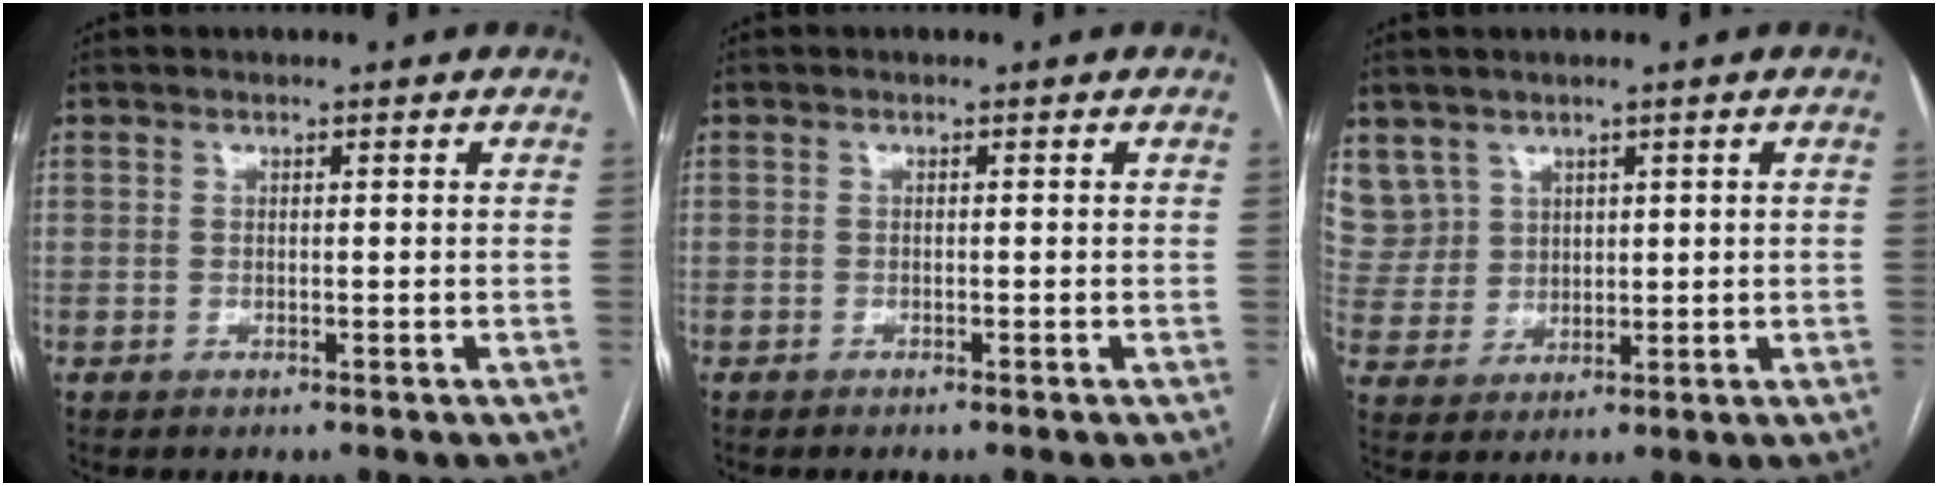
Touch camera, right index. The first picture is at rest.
{"total": 0.0}
{"total": 8.6, "force": [5.1, 6.9, 0.7], "torque": [-0.027, 0.024, 0.120]}